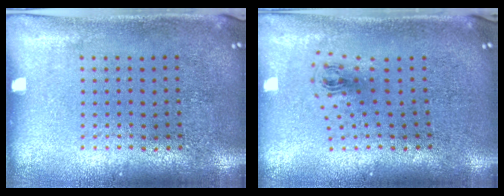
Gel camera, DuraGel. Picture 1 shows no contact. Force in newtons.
{"total": 0.9, "press": 0.4, "slide": 0.8}